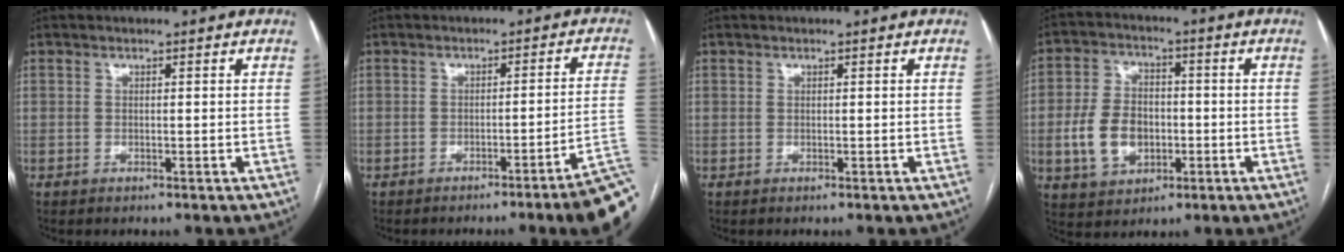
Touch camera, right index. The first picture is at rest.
{"total": 10.2, "force": [-6.3, -1.5, 7.8], "torque": [-0.037, 0.022, -0.081]}
{"total": 0.0}
{"total": 9.5, "force": [-1.8, 6.6, 6.6], "torque": [-0.142, 0.017, -0.024]}